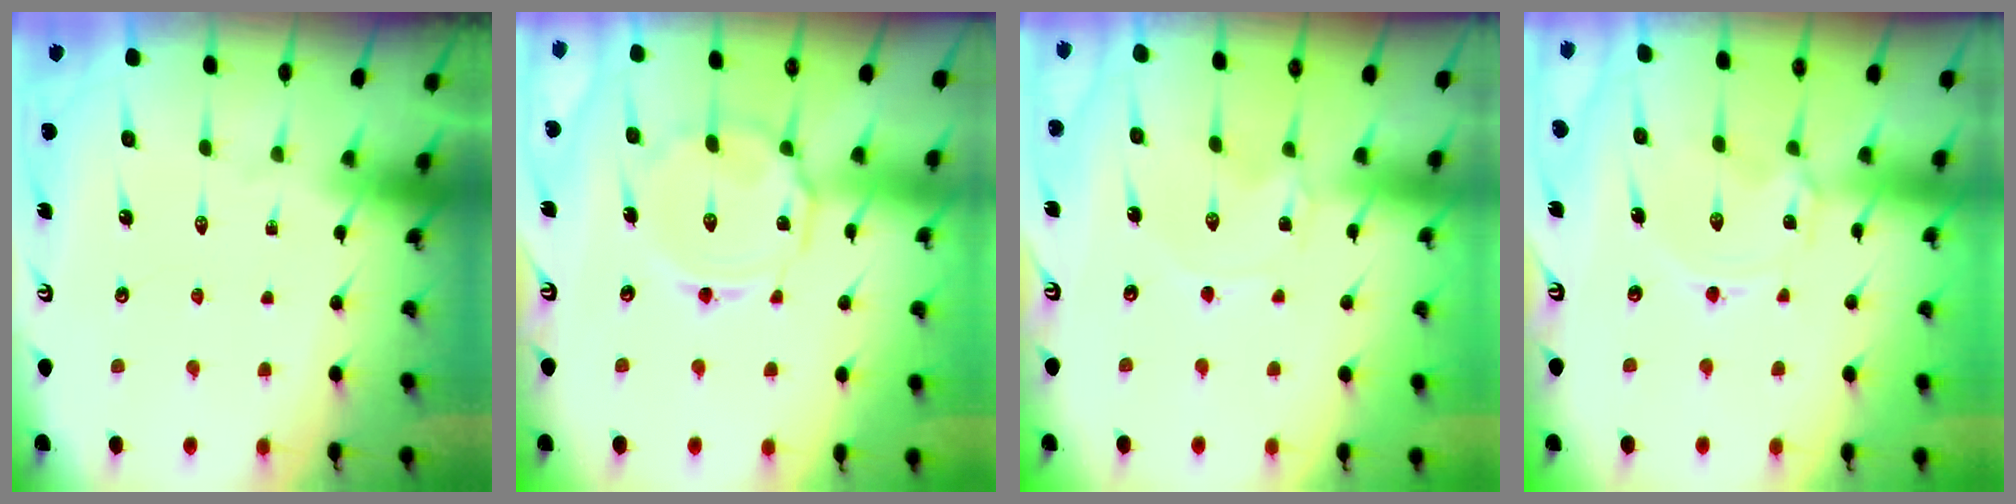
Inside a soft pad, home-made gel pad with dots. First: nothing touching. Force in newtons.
{"total": 10.7, "press": 10.7, "slide": 0.8}
{"total": 0.7, "press": 0.7, "slide": 0.1}
{"total": 2.3, "press": 2.3, "slide": 0.4}